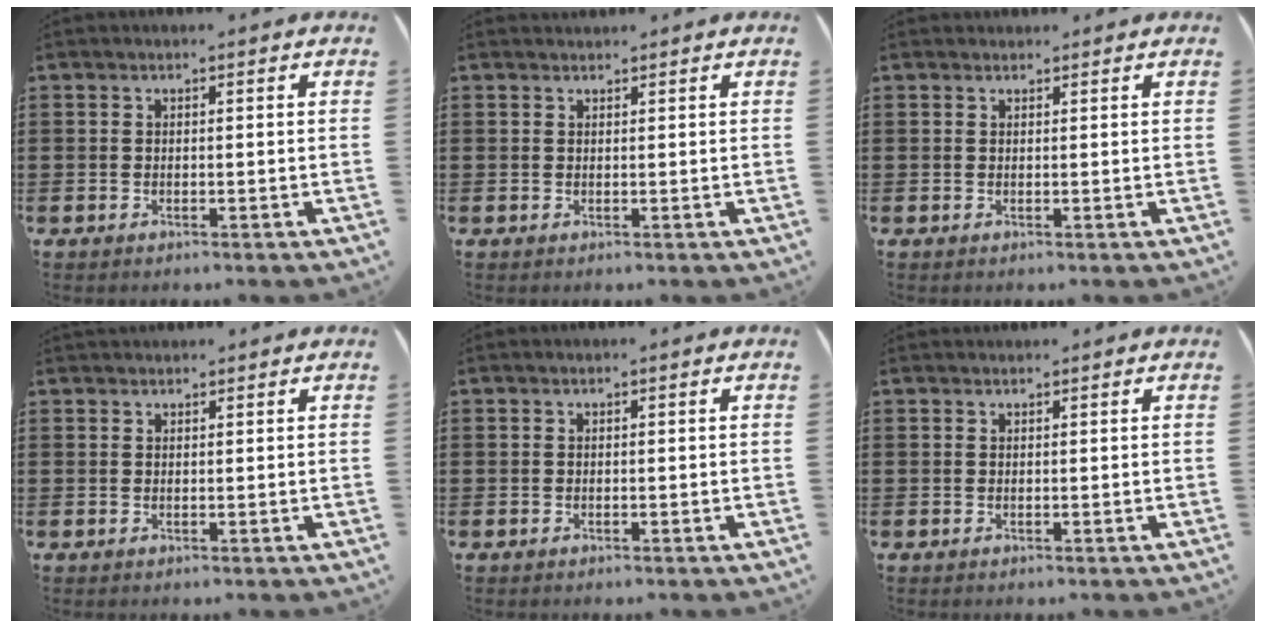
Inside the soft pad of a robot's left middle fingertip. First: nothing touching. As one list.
[{"total": 0.7, "force": [0.7, 0.2, 0.1], "torque": [-0.003, 0.000, 0.014]}, {"total": 0.7, "force": [0.7, 0.2, 0.1], "torque": [0.004, -0.003, 0.012]}, {"total": 0.9, "force": [0.9, 0.2, 0.0], "torque": [-0.003, 0.000, 0.019]}, {"total": 0.0}, {"total": 0.5, "force": [0.5, 0.0, 0.1], "torque": [-0.003, 0.000, 0.011]}]